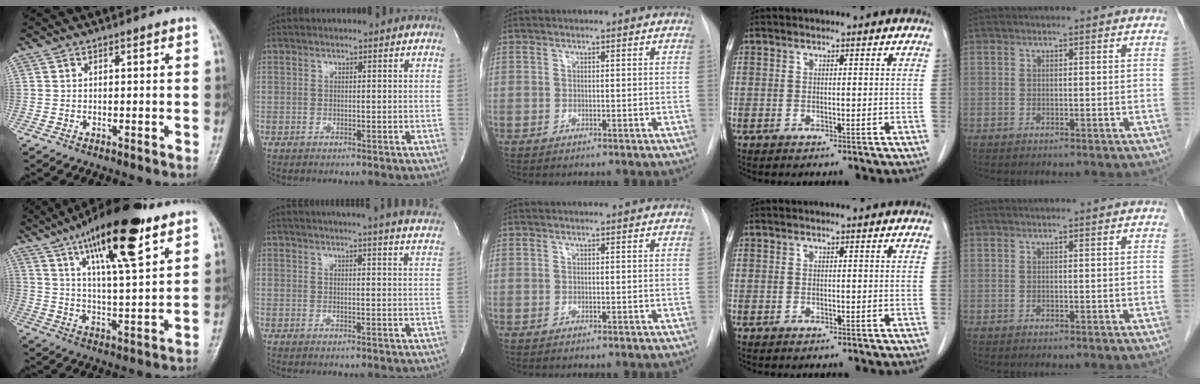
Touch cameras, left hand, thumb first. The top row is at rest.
{"thumb": {"total": 19.8, "force": [11.5, 5.1, 15.3], "torque": [-0.233, -0.038, 0.190]}, "index": {"total": 20.4, "force": [19.0, 0.1, 7.4], "torque": [-0.113, -0.040, 0.218]}}